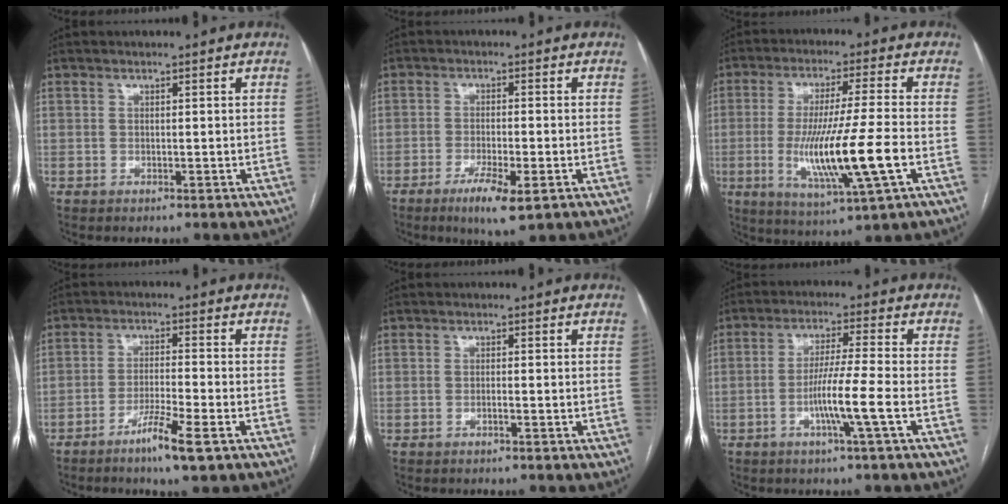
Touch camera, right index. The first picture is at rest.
{"total": 6.6, "force": [-3.5, 0.9, 5.6], "torque": [-0.100, -0.014, -0.054]}
{"total": 14.2, "force": [-3.3, -0.2, 13.8], "torque": [-0.267, -0.023, -0.058]}
{"total": 6.5, "force": [-3.8, -0.1, 5.2], "torque": [-0.096, -0.011, -0.068]}
{"total": 0.7, "force": [-0.4, 0.0, 0.6], "torque": [-0.014, 0.000, -0.006]}
{"total": 7.3, "force": [-2.5, -1.3, 6.7], "torque": [-0.129, -0.005, -0.051]}